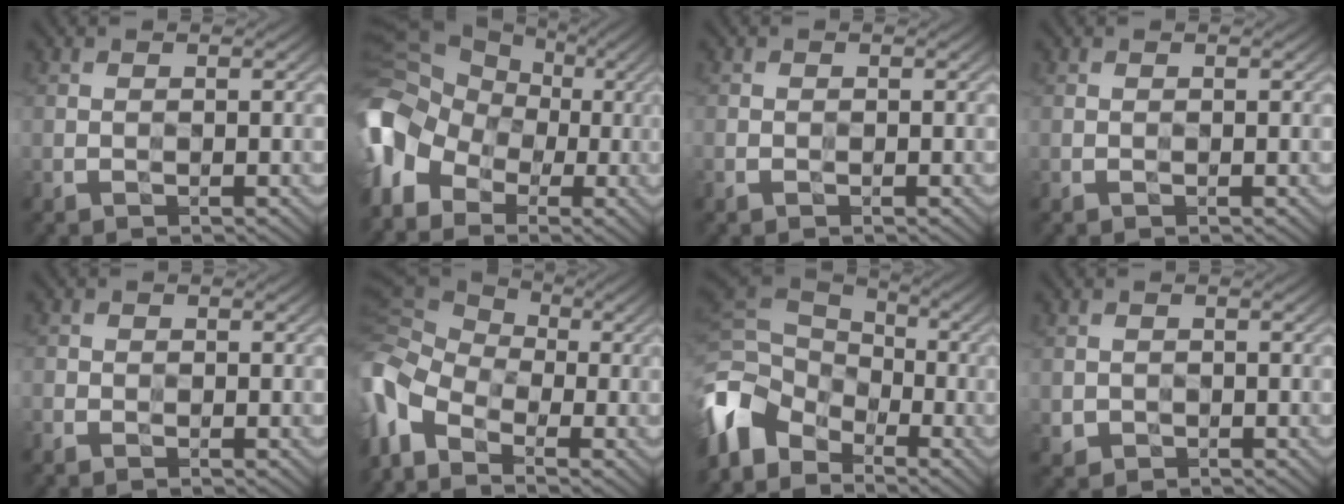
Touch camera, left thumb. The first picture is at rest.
{"total": 10.6, "force": [-3.0, 8.8, 5.2], "torque": [-0.161, -0.012, -0.068]}
{"total": 0.5, "force": [-0.4, 0.4, 0.0], "torque": [0.002, 0.000, -0.007]}
{"total": 0.0}
{"total": 1.1, "force": [-0.9, 0.7, -0.1], "torque": [0.005, 0.000, -0.021]}
{"total": 9.9, "force": [-4.2, 5.7, 6.8], "torque": [-0.197, -0.020, -0.084]}
{"total": 9.8, "force": [-4.8, 6.9, 5.2], "torque": [-0.154, -0.014, -0.101]}
{"total": 1.4, "force": [-0.4, 1.3, 0.1], "torque": [0.002, -0.004, -0.008]}